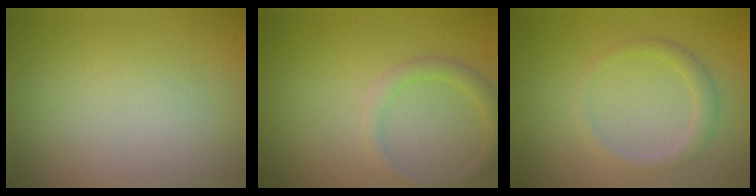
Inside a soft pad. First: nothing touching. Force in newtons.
{"total": 1.5, "press": 1.5, "slide": 0.1}
{"total": 1.6, "press": 1.6, "slide": 0.1}